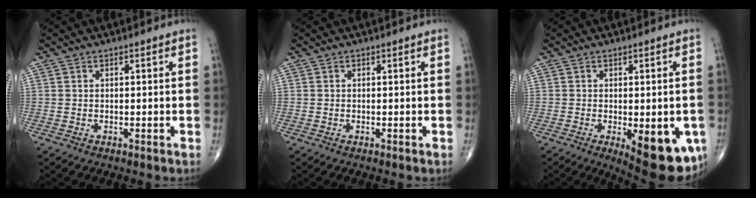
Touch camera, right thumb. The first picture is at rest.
{"total": 0.0}
{"total": 13.7, "force": [-4.4, 5.4, 11.8], "torque": [-0.117, -0.010, -0.044]}